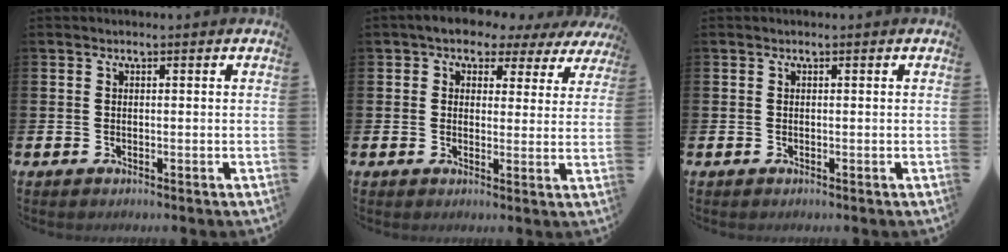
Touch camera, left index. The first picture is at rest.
{"total": 3.9, "force": [3.0, 2.3, 0.6], "torque": [-0.028, -0.017, 0.048]}
{"total": 0.0}